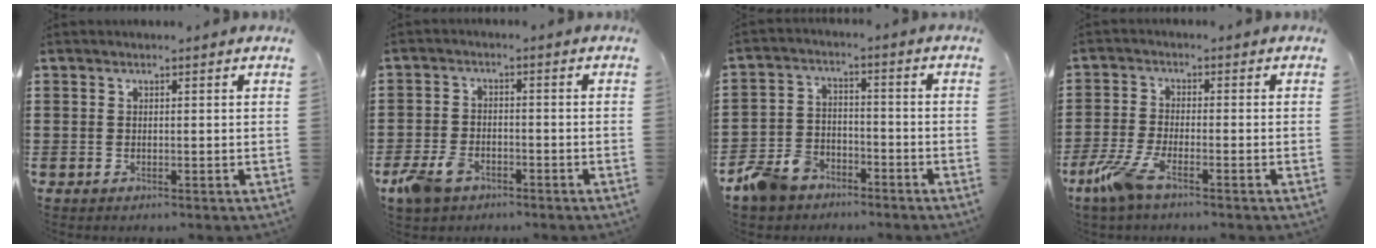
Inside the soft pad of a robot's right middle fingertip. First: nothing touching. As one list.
[{"total": 4.6, "force": [-2.9, 2.6, 2.5], "torque": [-0.077, -0.002, -0.063]}, {"total": 7.1, "force": [-5.9, 3.5, 1.7], "torque": [-0.067, 0.013, -0.126]}, {"total": 5.6, "force": [-3.4, 1.2, 4.2], "torque": [-0.109, -0.017, -0.069]}]